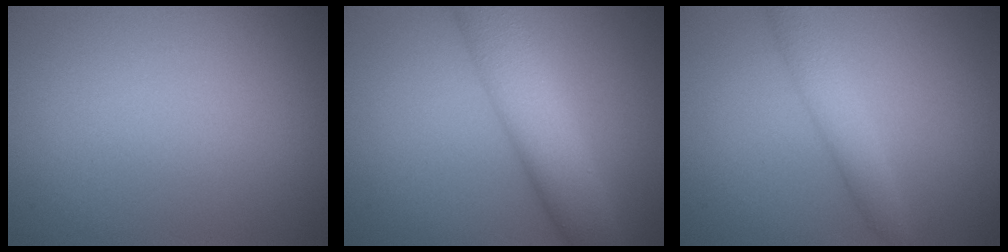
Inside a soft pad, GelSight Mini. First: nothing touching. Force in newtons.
{"total": 6.9, "press": 6.9, "slide": 0.1}
{"total": 2.7, "press": 2.7, "slide": 0.1}